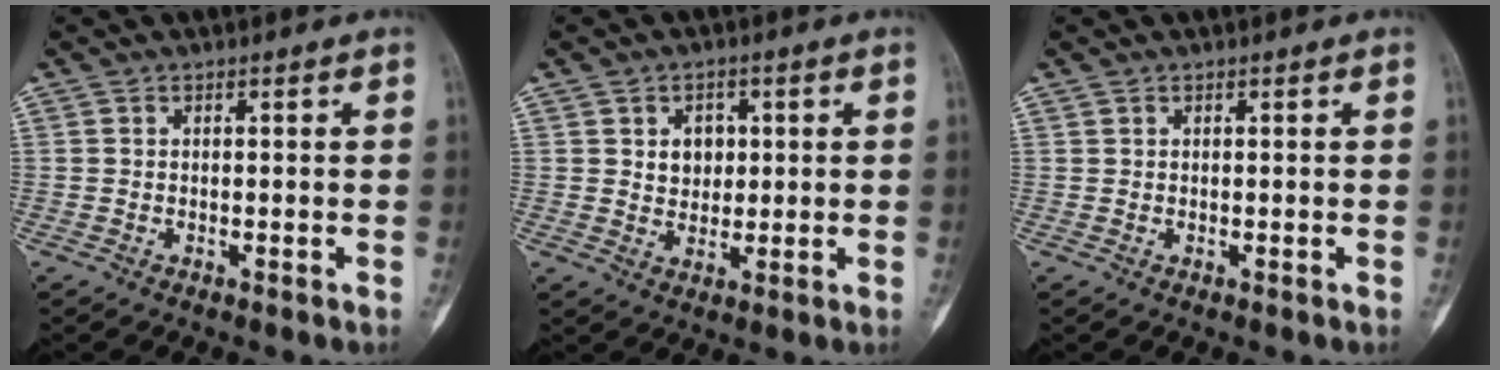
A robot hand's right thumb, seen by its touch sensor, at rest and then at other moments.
{"total": 4.7, "force": [1.1, 3.8, 2.5], "torque": [-0.009, -0.004, 0.018]}
{"total": 0.0}